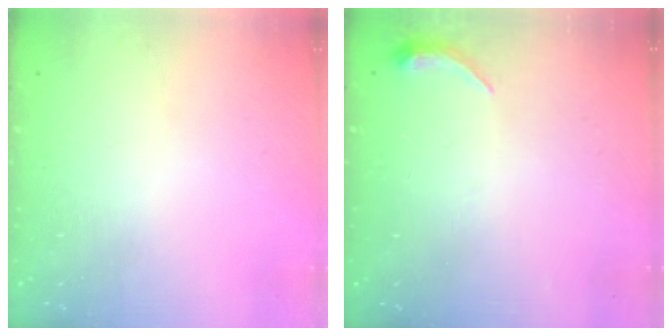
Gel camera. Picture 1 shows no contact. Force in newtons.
{"total": 4.8, "press": 4.7, "slide": 0.9}